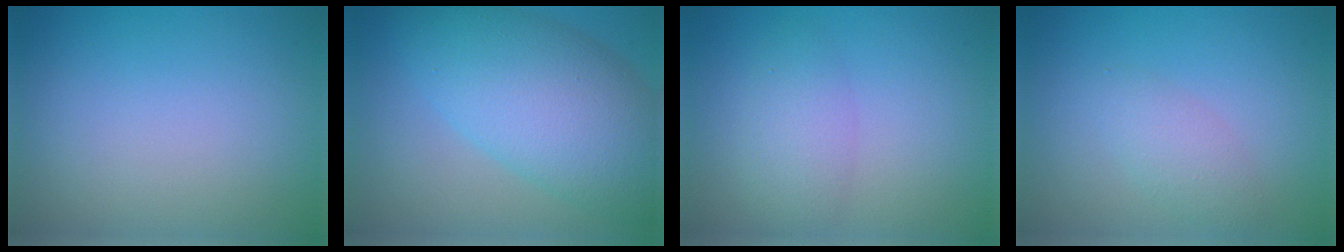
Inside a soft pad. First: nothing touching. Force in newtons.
{"total": 9.5, "press": 9.5, "slide": 0.2}
{"total": 2.8, "press": 2.8, "slide": 0.1}
{"total": 2.0, "press": 2.0, "slide": 0.1}